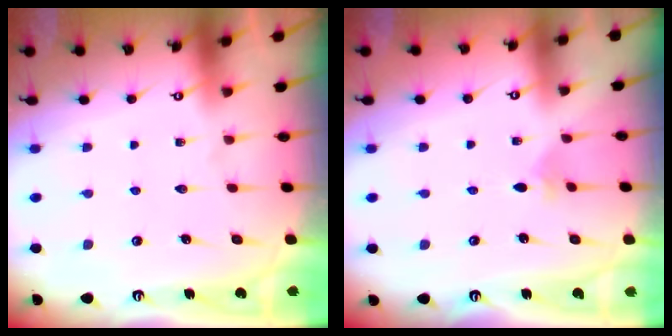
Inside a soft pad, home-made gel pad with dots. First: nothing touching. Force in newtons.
{"total": 2.4, "press": 2.4, "slide": 0.5}